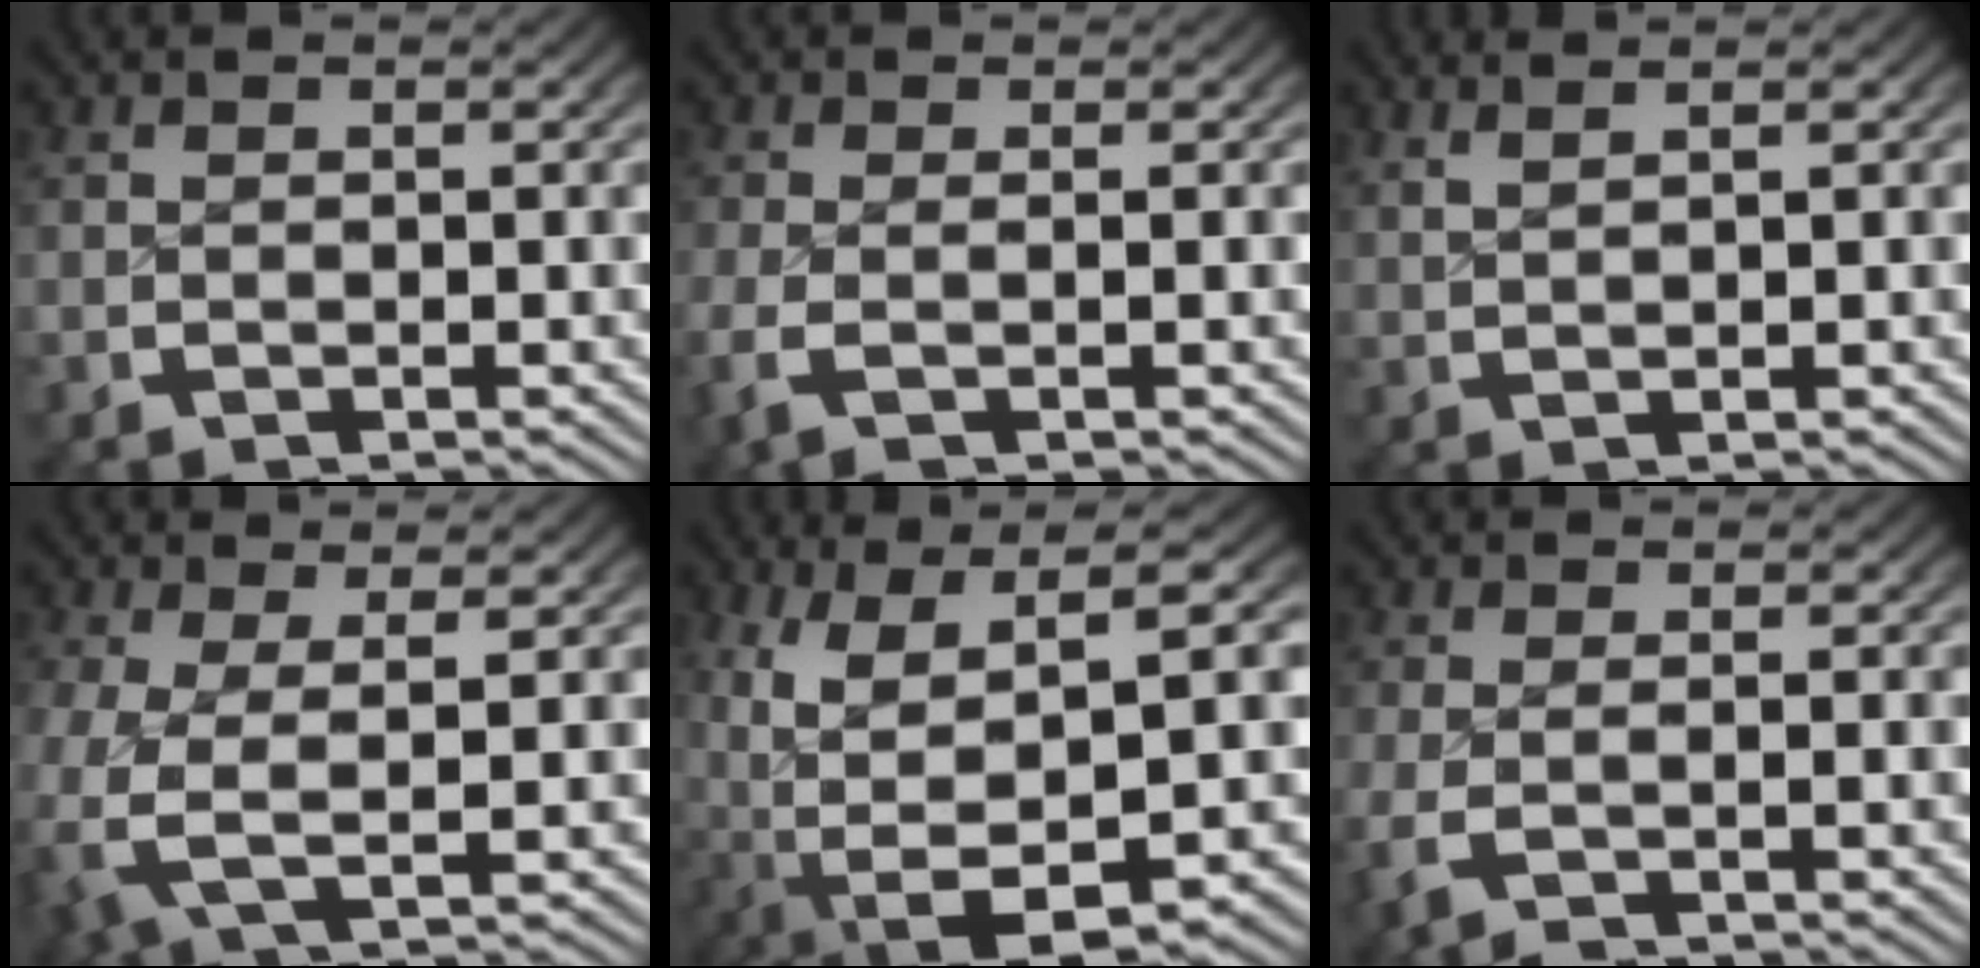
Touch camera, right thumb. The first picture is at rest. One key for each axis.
{"total": 2.3, "fx": -0.6, "fy": 0.8, "fz": 2.1, "tx": -0.062, "ty": -0.009, "tz": -0.008}
{"total": 2.5, "fx": 2.0, "fy": 0.0, "fz": 1.6, "tx": -0.019, "ty": 0.011, "tz": 0.036}
{"total": 6.1, "fx": 0.0, "fy": 2.7, "fz": 5.5, "tx": -0.151, "ty": -0.027, "tz": 0.017}
{"total": 12.4, "fx": -1.6, "fy": 7.1, "fz": 10.1, "tx": -0.211, "ty": -0.040, "tz": 0.000}
{"total": 2.5, "fx": -1.0, "fy": 0.9, "fz": 2.1, "tx": -0.058, "ty": -0.006, "tz": -0.015}